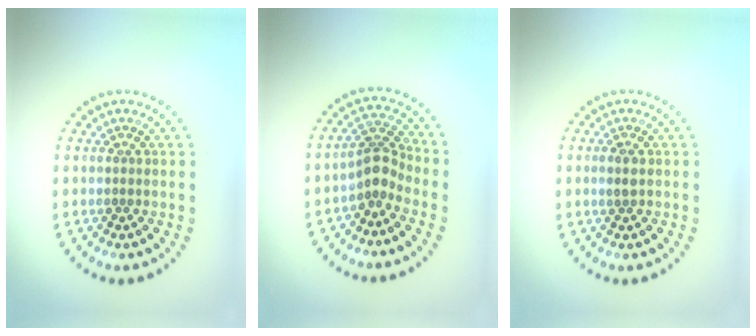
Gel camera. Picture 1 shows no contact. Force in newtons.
{"total": 3.0, "press": 2.1, "slide": 2.1}
{"total": 1.2, "press": 1.1, "slide": 0.4}